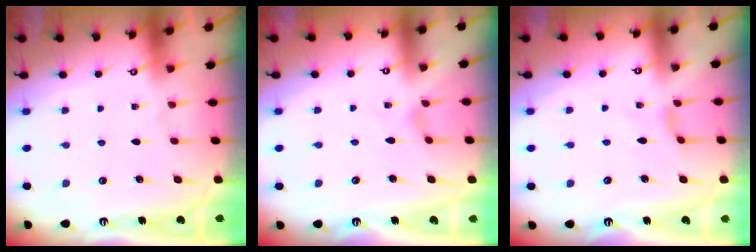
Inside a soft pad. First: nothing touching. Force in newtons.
{"total": 0.9, "press": 0.8, "slide": 0.3}
{"total": 0.8, "press": 0.8, "slide": 0.3}